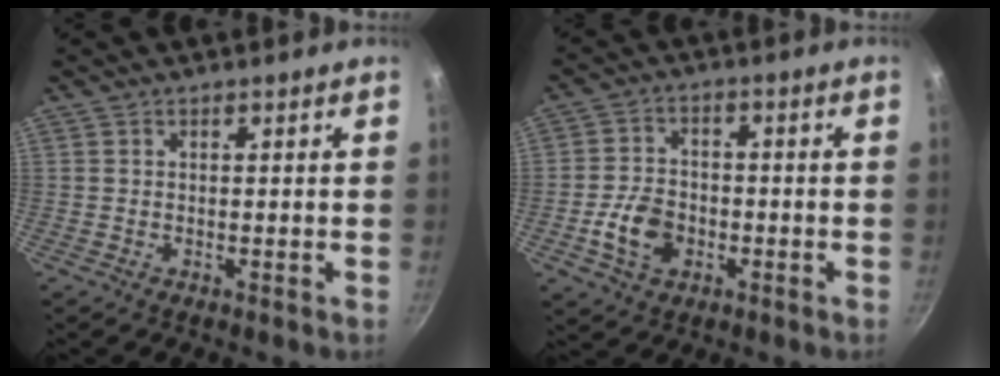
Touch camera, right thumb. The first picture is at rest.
{"total": 8.1, "force": [-2.5, 5.9, 5.0], "torque": [-0.080, 0.021, -0.050]}